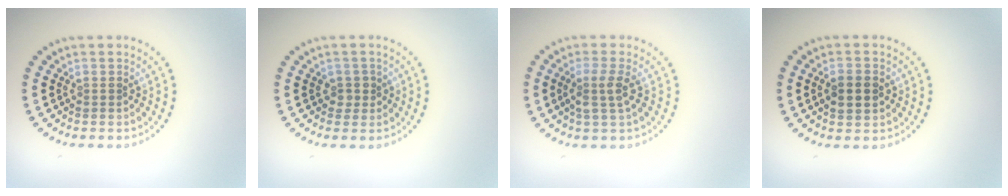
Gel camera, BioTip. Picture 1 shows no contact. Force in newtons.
{"total": 1.3, "press": 1.1, "slide": 0.7}
{"total": 2.2, "press": 1.8, "slide": 1.2}
{"total": 2.2, "press": 2.2, "slide": 0.1}